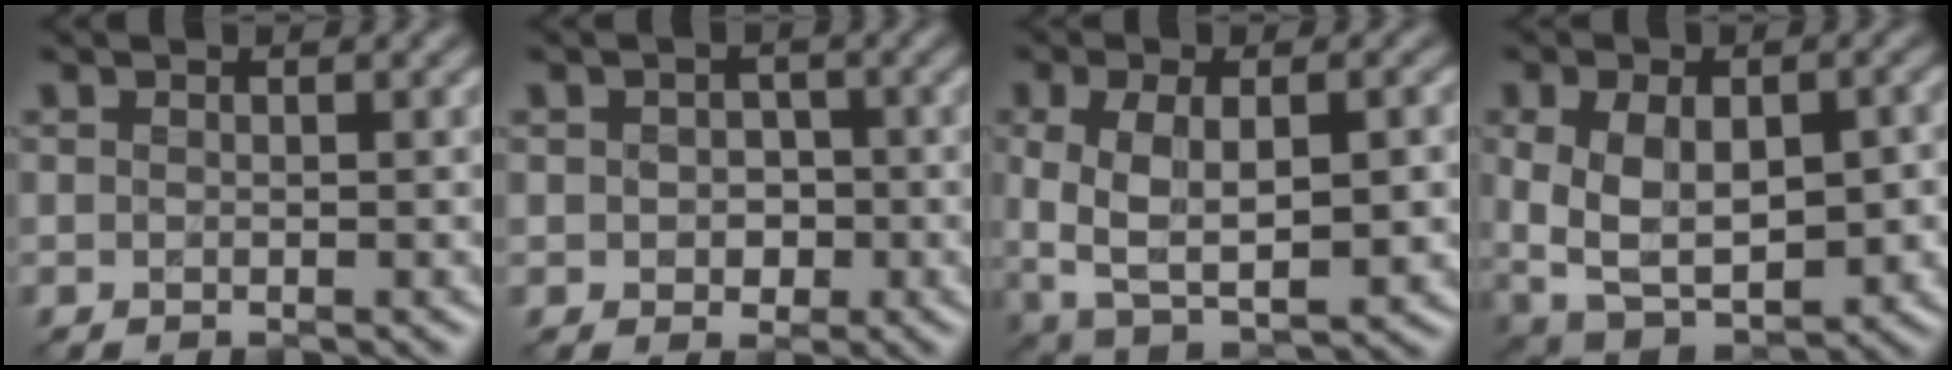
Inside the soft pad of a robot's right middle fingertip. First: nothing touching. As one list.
[{"total": 2.2, "force": [-0.2, 1.9, 1.1], "torque": [-0.015, -0.004, -0.005]}, {"total": 7.5, "force": [-0.3, 3.7, 6.5], "torque": [-0.130, -0.010, 0.000]}, {"total": 8.2, "force": [-0.3, 4.8, 6.6], "torque": [-0.124, -0.013, 0.004]}]